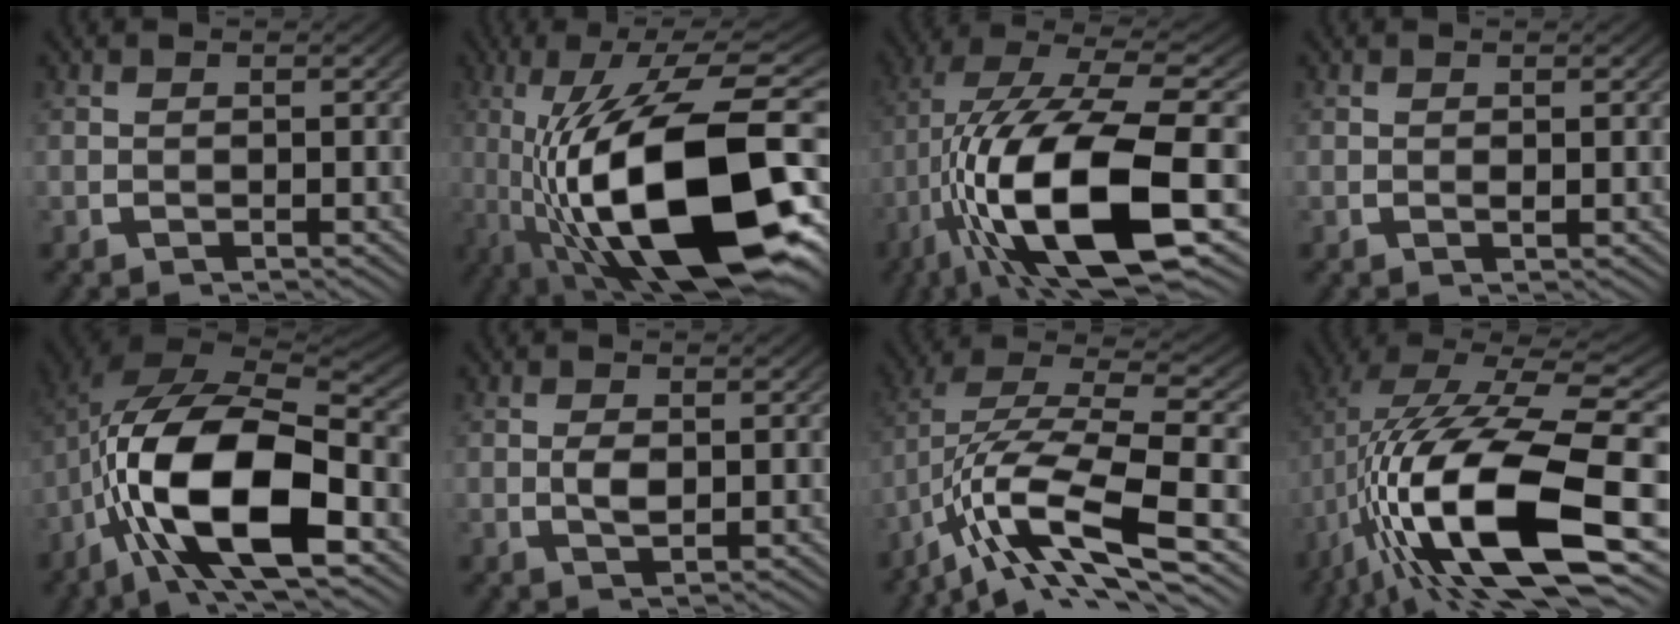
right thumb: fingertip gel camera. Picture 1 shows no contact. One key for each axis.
{"total": 22.5, "fx": -3.7, "fy": 10.3, "fz": 19.7, "tx": -0.360, "ty": -0.060, "tz": -0.016}
{"total": 18.2, "fx": -3.1, "fy": 8.8, "fz": 15.6, "tx": -0.348, "ty": -0.061, "tz": -0.010}
{"total": 0.6, "fx": 0.4, "fy": 0.2, "fz": 0.4, "tx": -0.008, "ty": 0.000, "tz": 0.007}
{"total": 17.8, "fx": -1.9, "fy": 9.9, "fz": 14.6, "tx": -0.298, "ty": -0.053, "tz": -0.010}
{"total": 1.8, "fx": 0.3, "fy": 1.0, "fz": 1.5, "tx": -0.033, "ty": -0.008, "tz": 0.012}
{"total": 12.4, "fx": -4.2, "fy": 6.4, "fz": 9.8, "tx": -0.207, "ty": -0.047, "tz": -0.042}
{"total": 18.1, "fx": -1.8, "fy": 8.8, "fz": 15.7, "tx": -0.317, "ty": -0.049, "tz": 0.008}